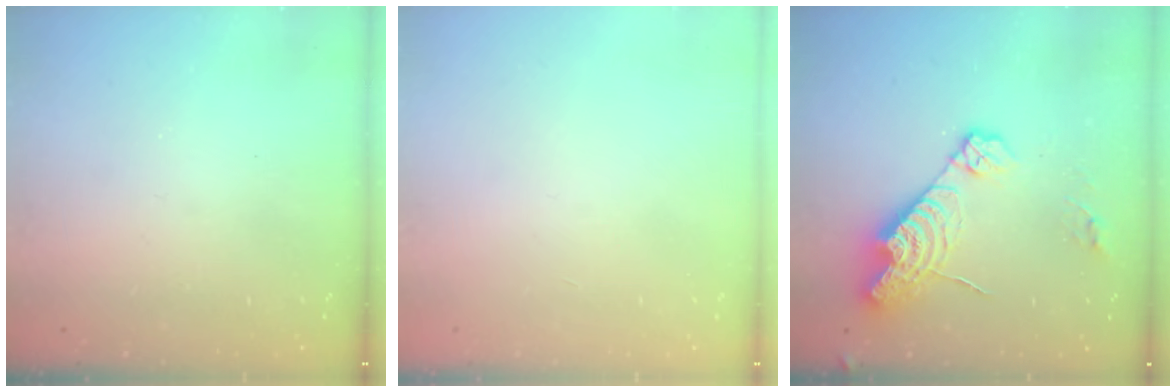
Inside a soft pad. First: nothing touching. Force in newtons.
{"total": 0.0}
{"total": 13.9, "press": 13.8, "slide": 1.3}